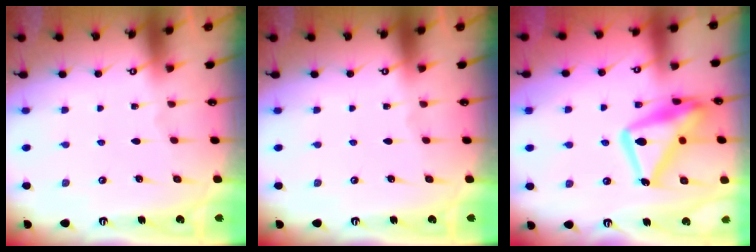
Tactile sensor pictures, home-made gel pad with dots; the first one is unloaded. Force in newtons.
{"total": 0.0}
{"total": 18.6, "press": 18.5, "slide": 1.6}